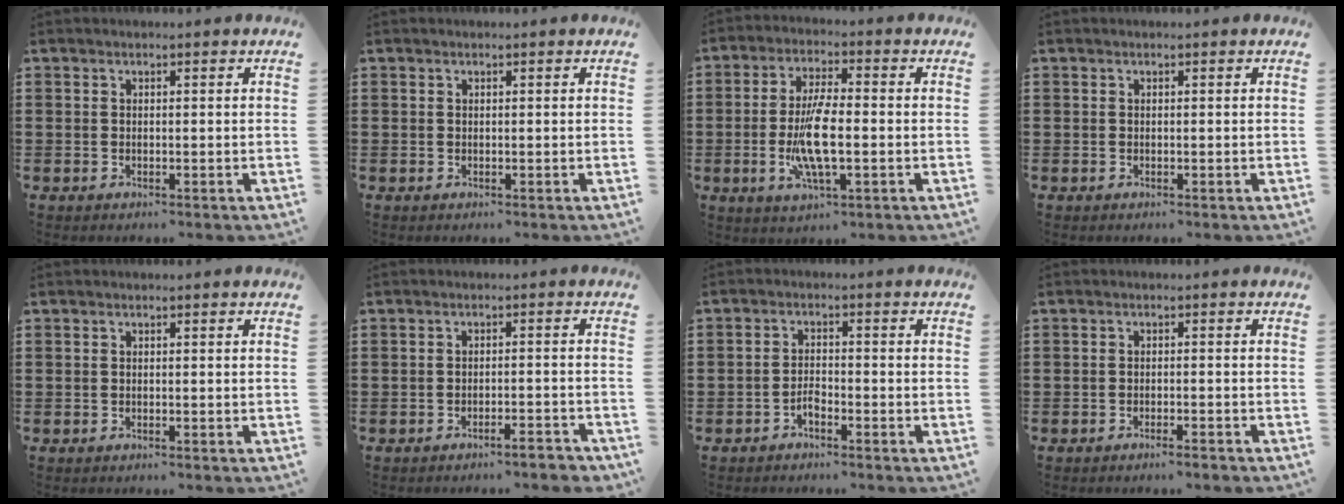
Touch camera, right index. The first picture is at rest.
{"total": 0.0}
{"total": 9.0, "force": [-1.6, 2.5, 8.5], "torque": [-0.183, -0.013, -0.034]}
{"total": 0.0}
{"total": 0.0}
{"total": 3.0, "force": [-2.7, 0.1, 1.2], "torque": [-0.021, -0.001, -0.054]}
{"total": 1.9, "force": [-1.4, 0.8, 1.0], "torque": [-0.024, 0.004, -0.030]}
{"total": 1.1, "force": [-1.1, 0.0, 0.2], "torque": [-0.007, 0.002, -0.022]}